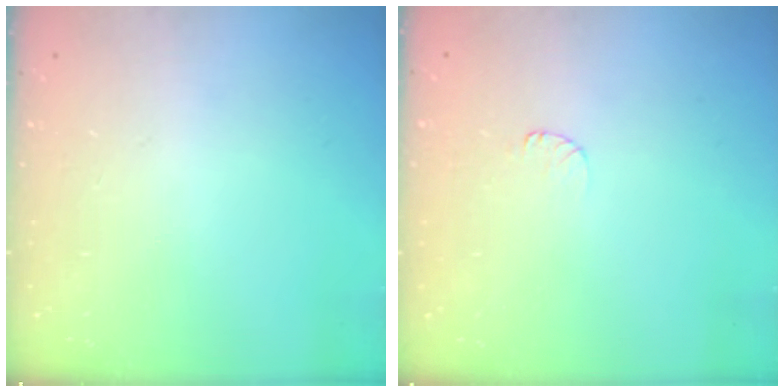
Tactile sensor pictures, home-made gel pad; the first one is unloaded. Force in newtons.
{"total": 3.5, "press": 3.5, "slide": 0.4}